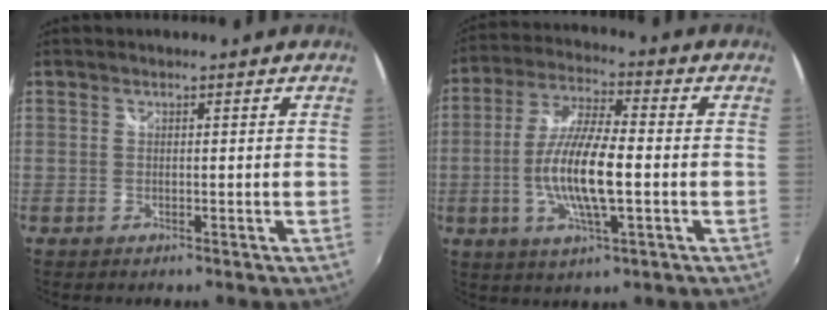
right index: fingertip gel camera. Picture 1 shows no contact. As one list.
[{"total": 12.3, "force": [-2.2, 2.7, 11.8], "torque": [-0.238, 0.001, -0.043]}]